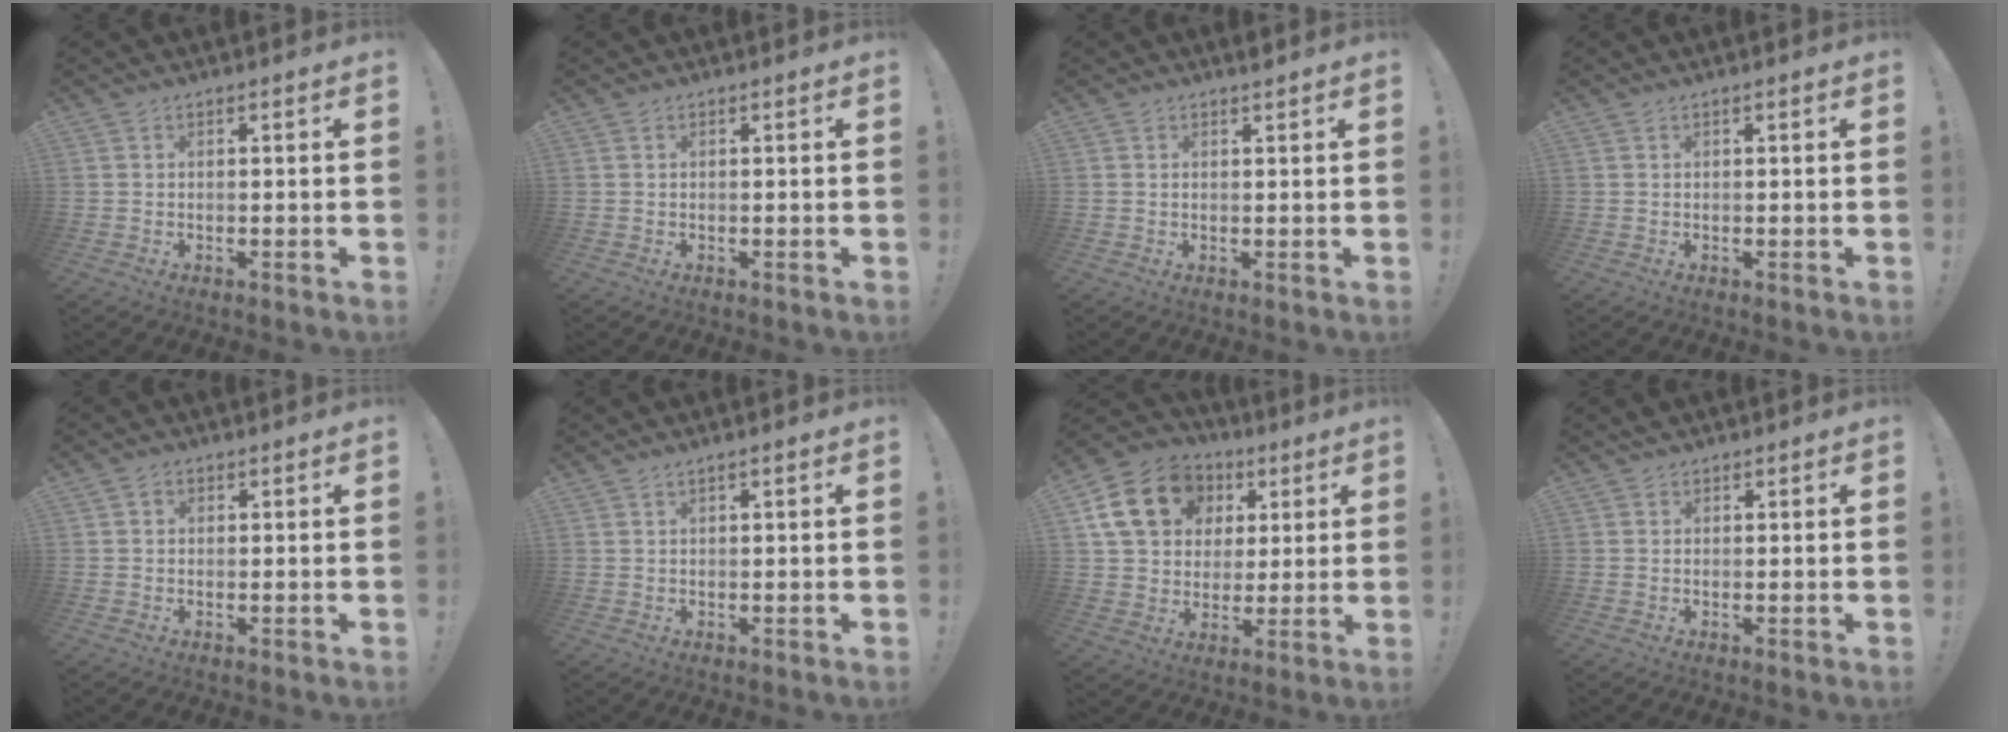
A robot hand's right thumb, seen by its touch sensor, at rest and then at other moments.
{"total": 0.0}
{"total": 1.0, "force": [1.0, -0.1, 0.4], "torque": [0.003, -0.007, 0.015]}
{"total": 0.0}
{"total": 1.3, "force": [0.3, 1.2, 0.6], "torque": [-0.007, 0.003, 0.004]}
{"total": 1.1, "force": [0.7, 0.1, 0.7], "torque": [-0.017, 0.001, 0.013]}
{"total": 17.7, "force": [6.5, 14.1, 8.5], "torque": [-0.129, -0.013, 0.139]}
{"total": 1.0, "force": [0.8, 0.6, 0.1], "torque": [0.000, 0.000, 0.016]}